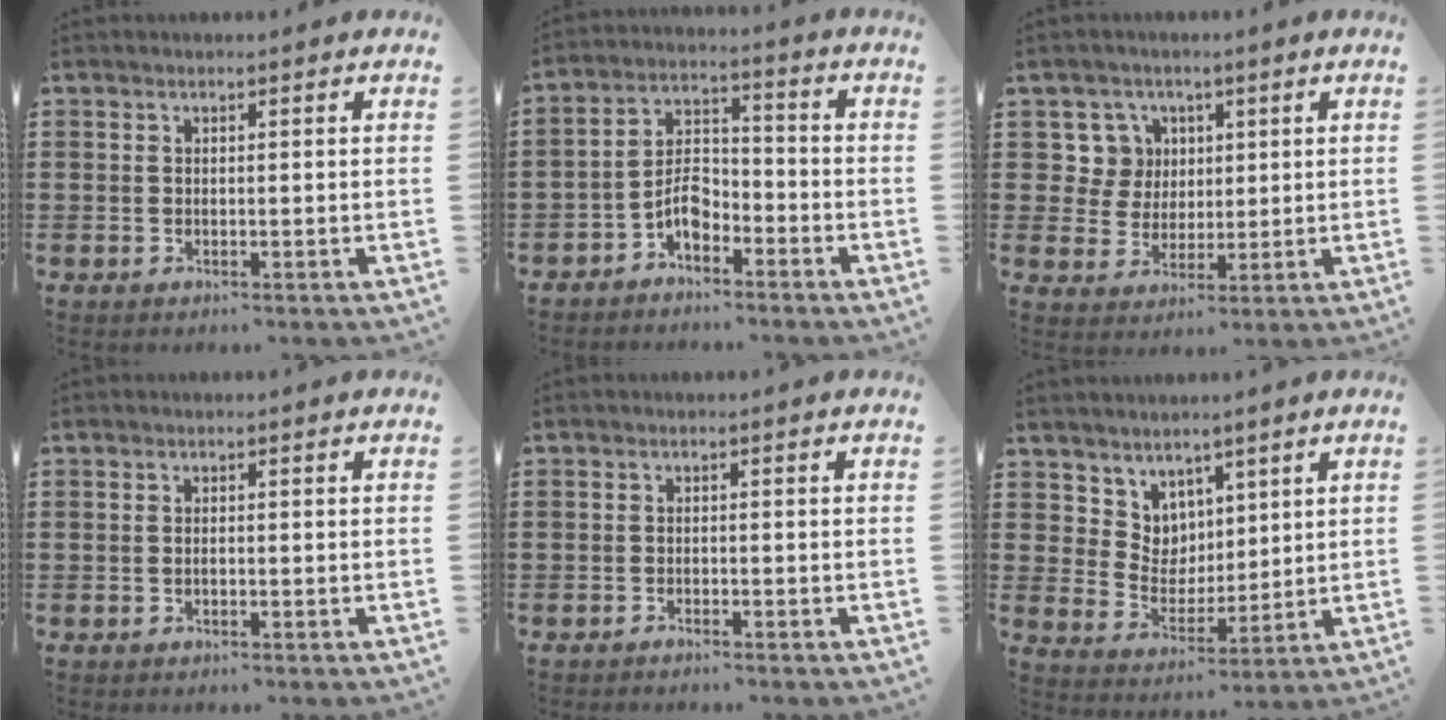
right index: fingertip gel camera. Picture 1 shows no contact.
{"total": 5.7, "force": [-3.4, 3.0, 3.5], "torque": [-0.076, 0.013, -0.067]}
{"total": 6.3, "force": [2.2, 5.8, 1.0], "torque": [-0.045, 0.013, 0.042]}
{"total": 0.5, "force": [-0.2, 0.2, 0.5], "torque": [-0.011, -0.003, -0.003]}
{"total": 0.9, "force": [-0.9, -0.1, 0.1], "torque": [-0.005, -0.001, -0.018]}
{"total": 6.0, "force": [4.2, 4.3, -0.4], "torque": [-0.028, -0.017, 0.082]}